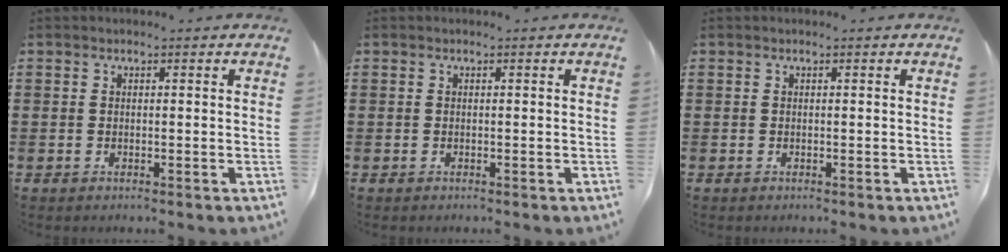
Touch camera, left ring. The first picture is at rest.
{"total": 0.0}
{"total": 0.0}